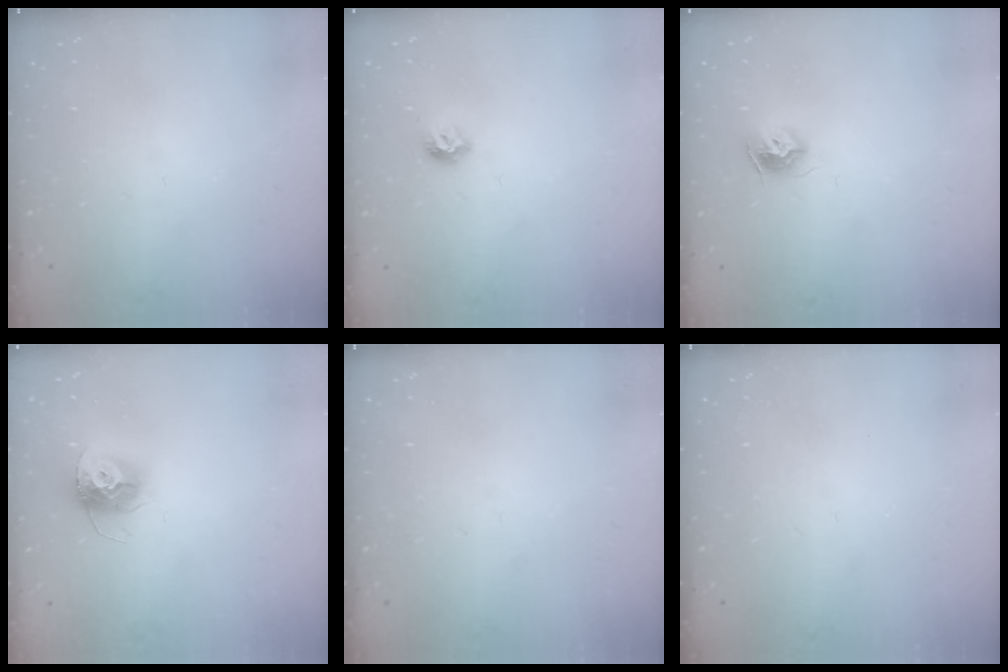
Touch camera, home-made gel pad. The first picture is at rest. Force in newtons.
{"total": 5.8, "press": 5.7, "slide": 0.9}
{"total": 8.0, "press": 7.9, "slide": 0.5}
{"total": 11.8, "press": 11.8, "slide": 0.9}
{"total": 0.0}
{"total": 0.0}